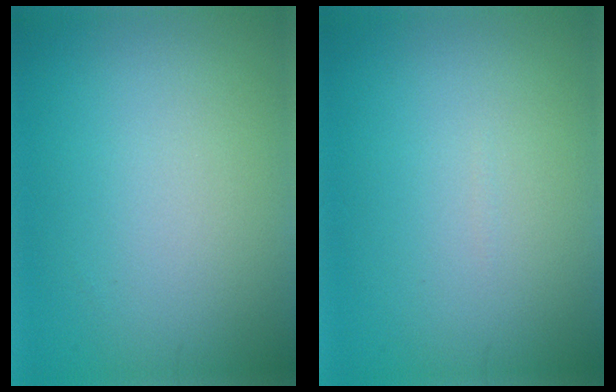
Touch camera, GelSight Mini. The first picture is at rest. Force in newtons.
{"total": 0.0}